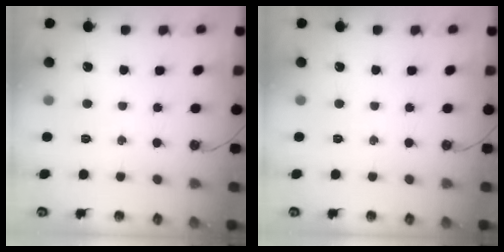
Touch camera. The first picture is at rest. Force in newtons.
{"total": 0.0}